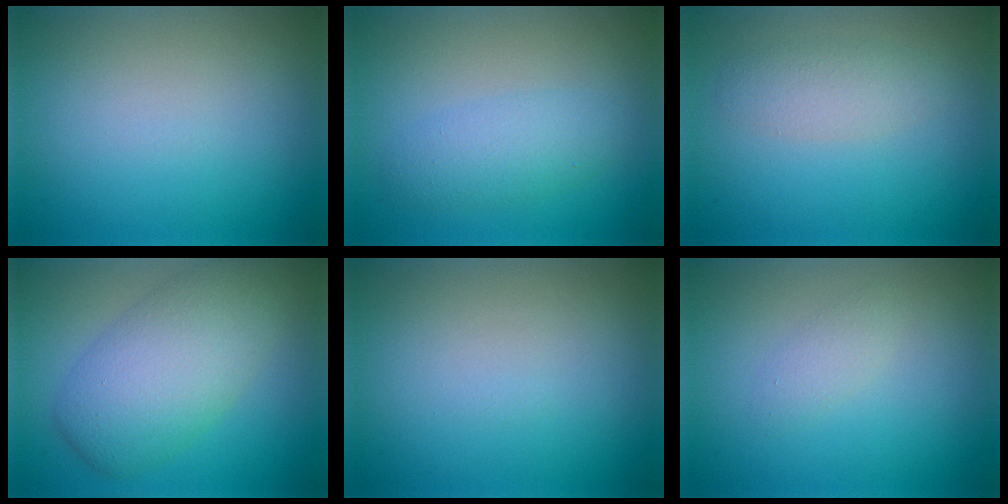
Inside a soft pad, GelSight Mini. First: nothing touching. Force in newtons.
{"total": 2.7, "press": 2.7, "slide": 0.0}
{"total": 2.3, "press": 2.3, "slide": 0.1}
{"total": 7.3, "press": 7.3, "slide": 0.2}
{"total": 0.0}
{"total": 1.2, "press": 1.2, "slide": 0.0}